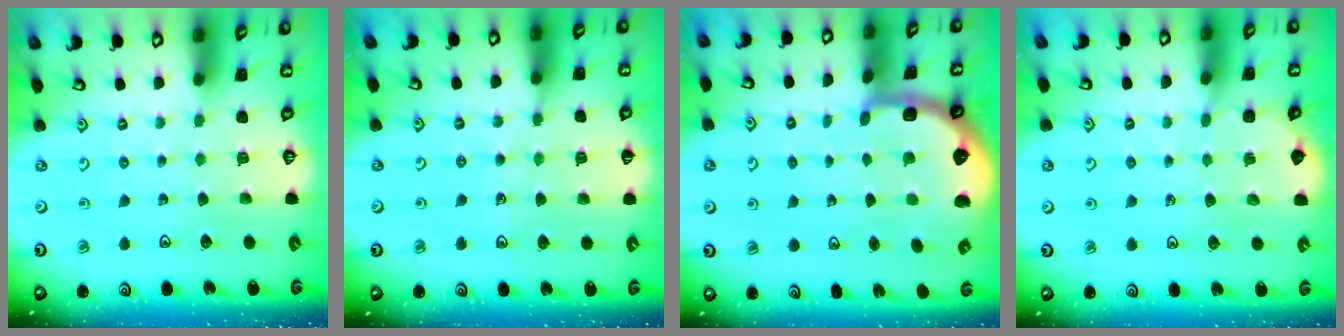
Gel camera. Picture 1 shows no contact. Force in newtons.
{"total": 5.8, "press": 5.5, "slide": 1.6}
{"total": 4.2, "press": 4.0, "slide": 1.3}
{"total": 1.6, "press": 1.5, "slide": 0.2}